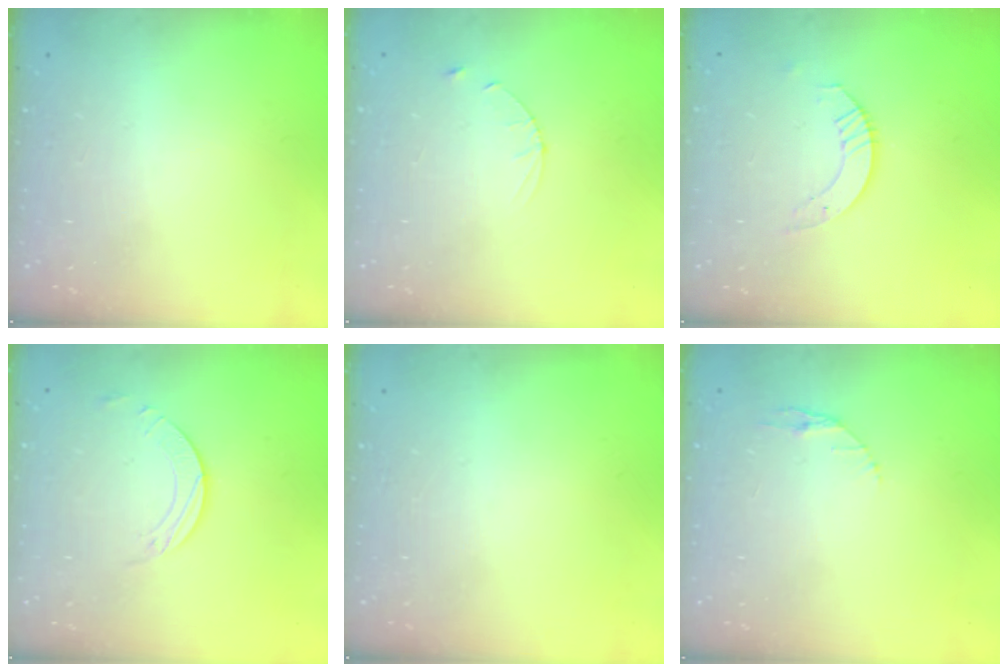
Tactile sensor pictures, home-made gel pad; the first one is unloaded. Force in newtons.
{"total": 3.0, "press": 2.9, "slide": 0.4}
{"total": 3.2, "press": 3.2, "slide": 0.3}
{"total": 2.5, "press": 2.5, "slide": 0.2}
{"total": 0.0}
{"total": 2.9, "press": 2.9, "slide": 0.4}